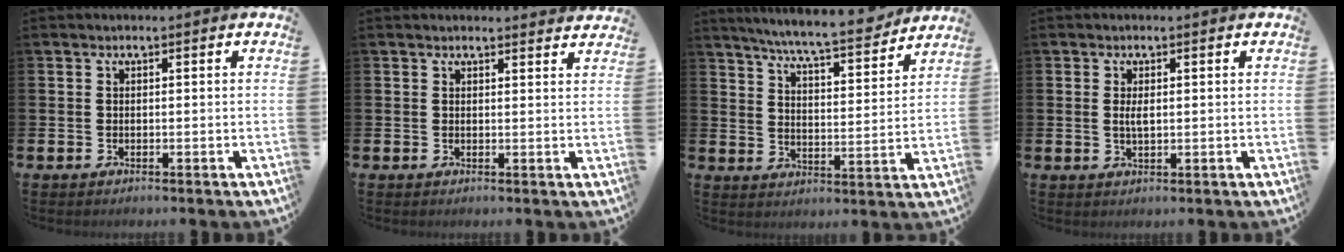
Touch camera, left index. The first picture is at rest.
{"total": 1.7, "force": [1.7, 0.2, -0.1], "torque": [0.014, -0.012, 0.028]}
{"total": 7.8, "force": [7.3, 0.1, 2.7], "torque": [-0.073, -0.049, 0.125]}
{"total": 1.9, "force": [0.2, 0.7, 1.7], "torque": [-0.033, 0.001, 0.001]}